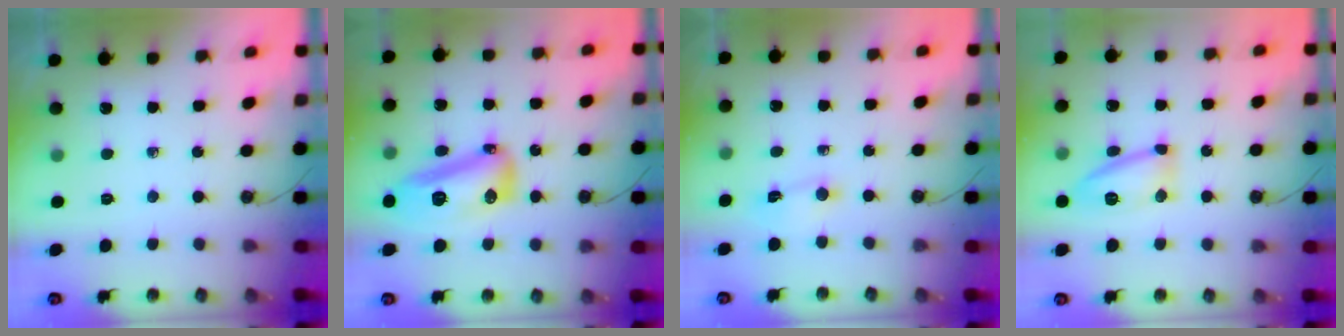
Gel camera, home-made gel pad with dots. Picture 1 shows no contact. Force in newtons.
{"total": 14.4, "press": 14.3, "slide": 1.6}
{"total": 2.5, "press": 2.5, "slide": 0.4}
{"total": 10.9, "press": 10.8, "slide": 1.2}